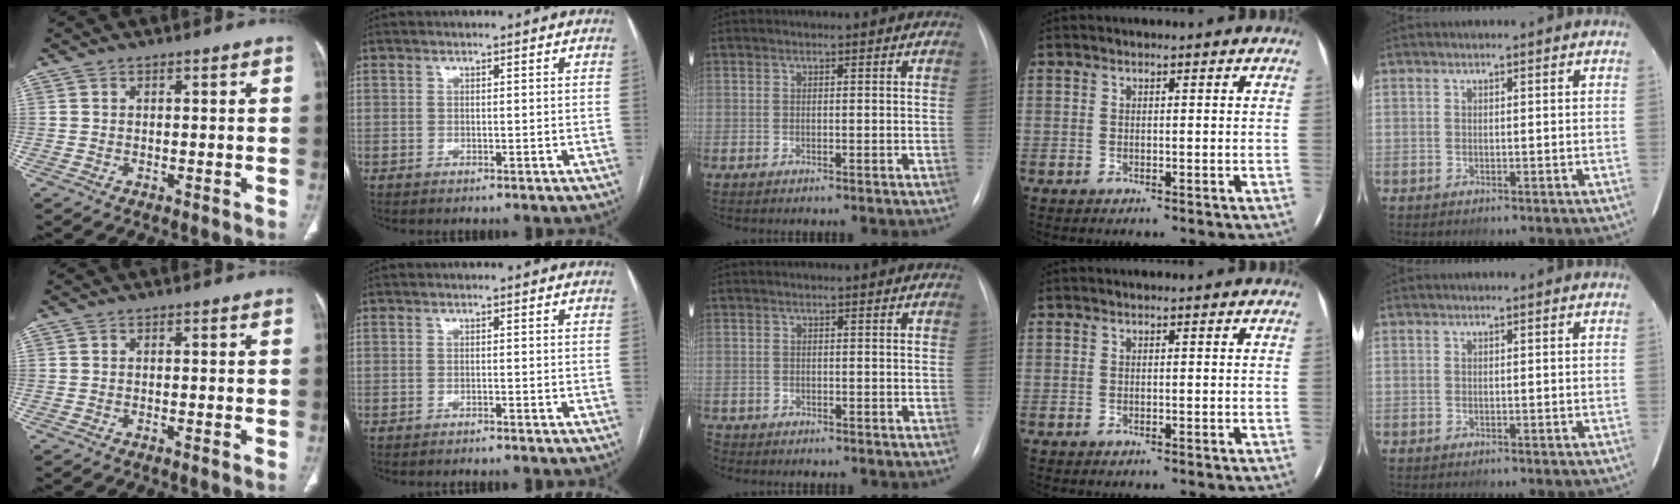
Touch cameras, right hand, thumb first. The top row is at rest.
{"thumb": {"total": 0.7, "force": [-0.5, 0.0, 0.5], "torque": [-0.011, -0.001, -0.005]}, "index": {"total": 0.6, "force": [-0.6, 0.0, 0.2], "torque": [-0.007, -0.001, -0.010]}, "middle": {"total": 2.9, "force": [-2.5, 1.4, 0.6], "torque": [-0.012, -0.004, -0.036]}}